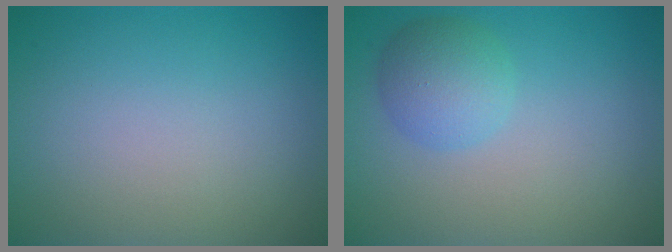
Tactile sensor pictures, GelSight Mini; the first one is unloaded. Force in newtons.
{"total": 3.2, "press": 3.2, "slide": 0.2}